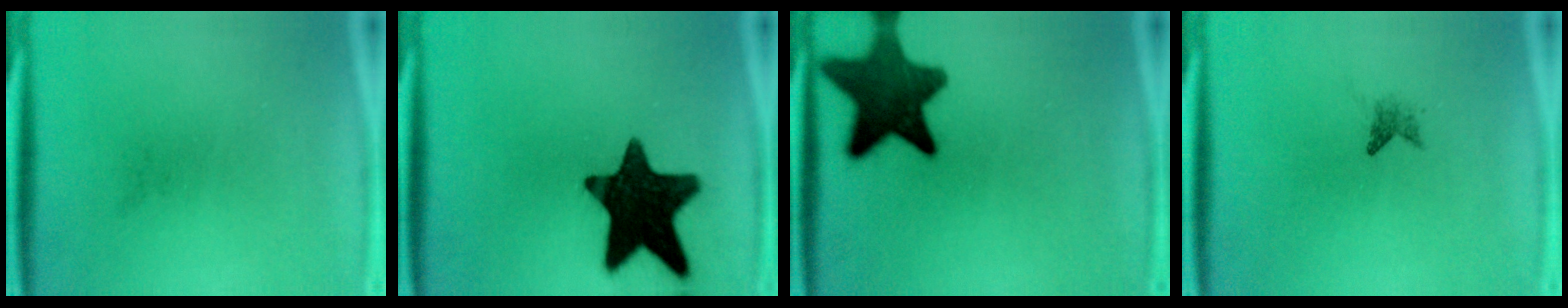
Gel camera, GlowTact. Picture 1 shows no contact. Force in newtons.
{"total": 17.0}
{"total": 13.1}
{"total": 1.2}